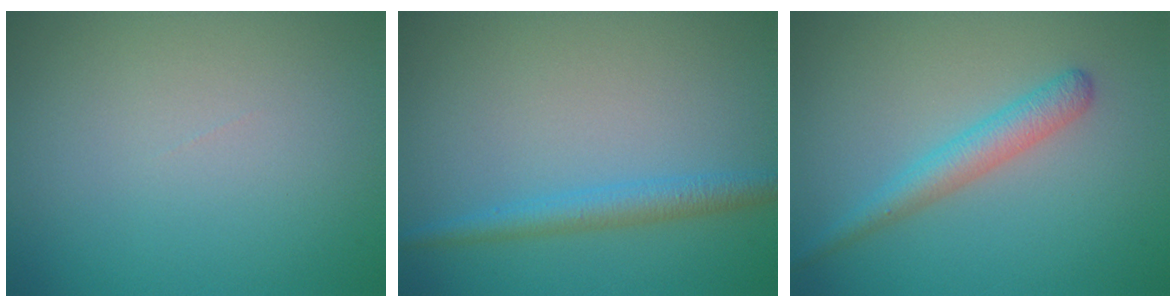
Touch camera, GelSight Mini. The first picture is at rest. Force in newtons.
{"total": 2.4, "press": 2.4, "slide": 0.1}
{"total": 2.7, "press": 2.7, "slide": 0.0}